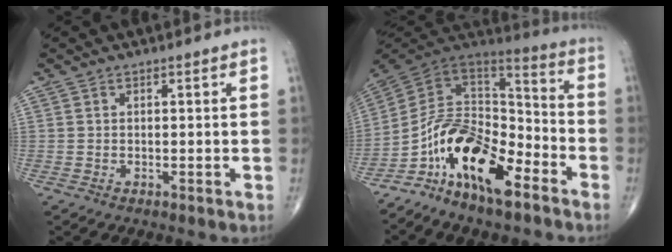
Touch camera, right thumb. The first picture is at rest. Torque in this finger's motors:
{"motor_torque": [2.65, 2.36, 1.62, -1.15, 0.19]}